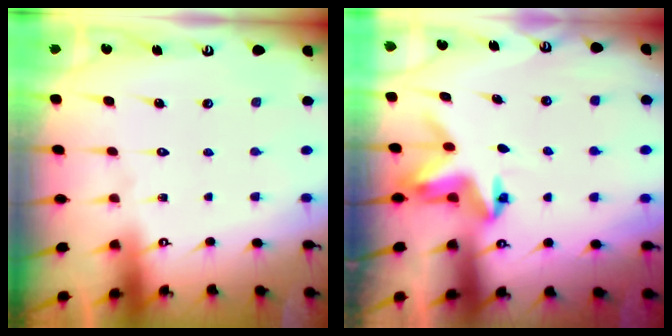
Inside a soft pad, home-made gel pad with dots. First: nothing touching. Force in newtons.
{"total": 3.9, "press": 3.8, "slide": 0.5}